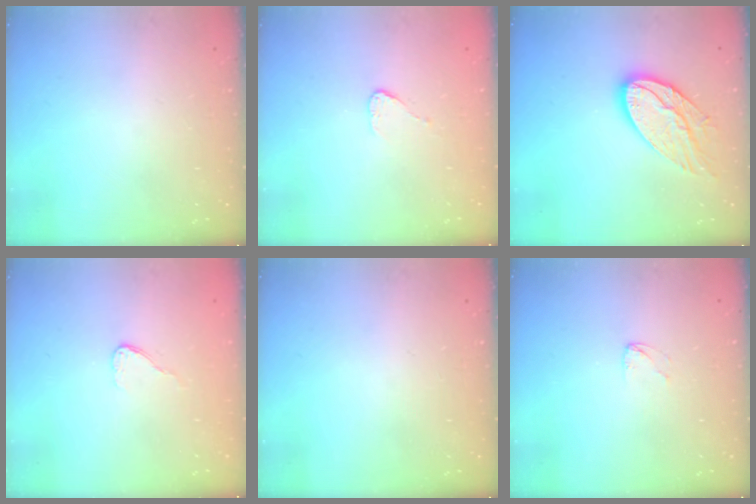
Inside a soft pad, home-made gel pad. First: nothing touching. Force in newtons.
{"total": 3.3, "press": 3.3, "slide": 0.3}
{"total": 15.6, "press": 15.6, "slide": 1.2}
{"total": 3.5, "press": 3.5, "slide": 0.3}
{"total": 0.0}
{"total": 2.2, "press": 2.2, "slide": 0.1}